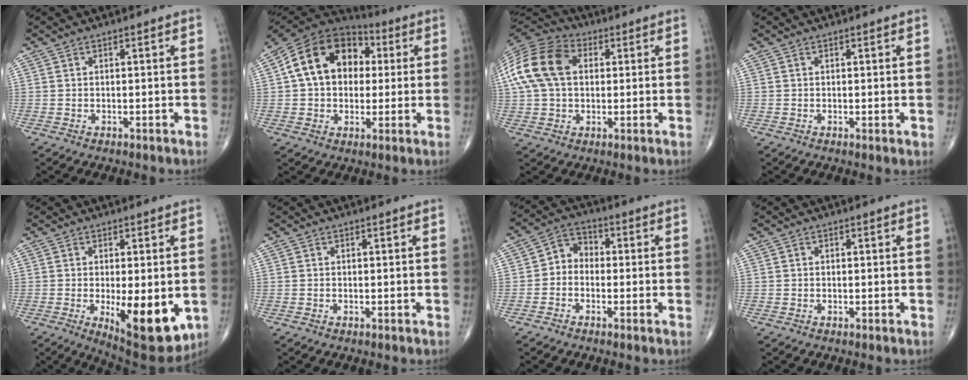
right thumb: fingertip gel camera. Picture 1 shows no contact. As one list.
[{"total": 17.1, "force": [2.9, 12.6, 11.2], "torque": [-0.162, 0.029, 0.041]}, {"total": 15.6, "force": [3.0, 10.7, 11.0], "torque": [-0.221, 0.026, 0.046]}, {"total": 0.7, "force": [0.0, 0.1, 0.7], "torque": [-0.011, -0.004, -0.001]}, {"total": 13.7, "force": [-3.0, 5.0, 12.4], "torque": [-0.163, -0.026, -0.029]}, {"total": 0.0}, {"total": 5.0, "force": [-0.9, 4.2, 2.7], "torque": [-0.022, 0.023, -0.036]}, {"total": 0.0}]